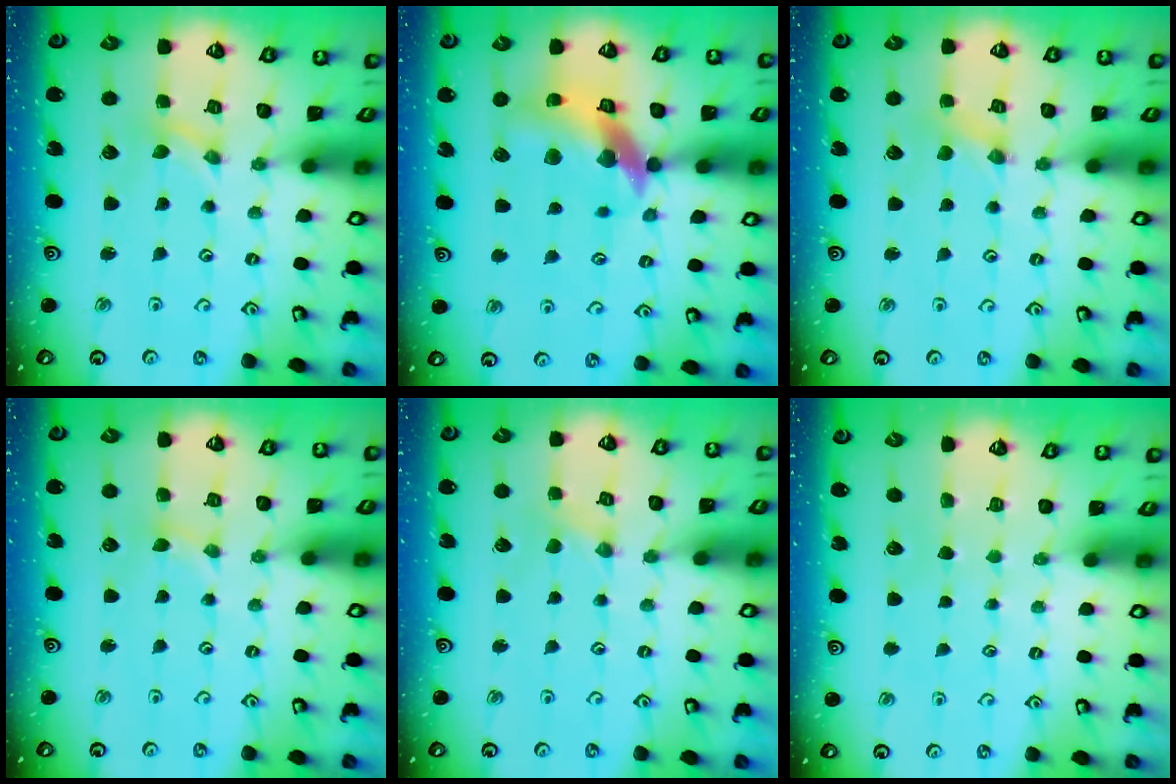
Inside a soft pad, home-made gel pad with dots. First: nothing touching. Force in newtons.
{"total": 14.3, "press": 14.2, "slide": 2.1}
{"total": 1.4, "press": 1.3, "slide": 0.3}
{"total": 1.3, "press": 1.2, "slide": 0.2}
{"total": 0.0}
{"total": 0.0}